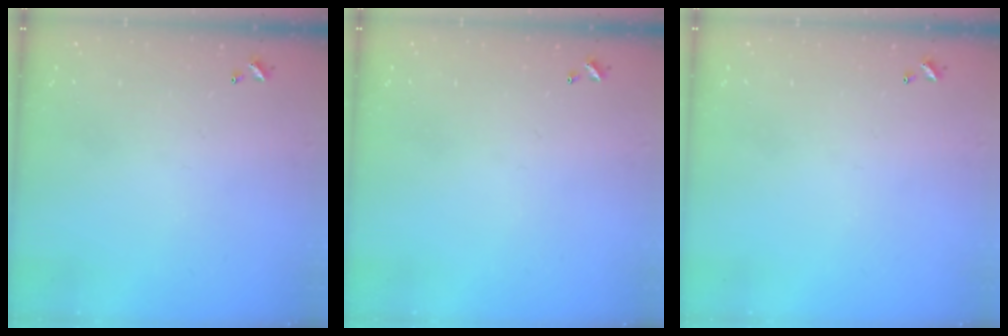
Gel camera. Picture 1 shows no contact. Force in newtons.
{"total": 0.0}
{"total": 0.0}